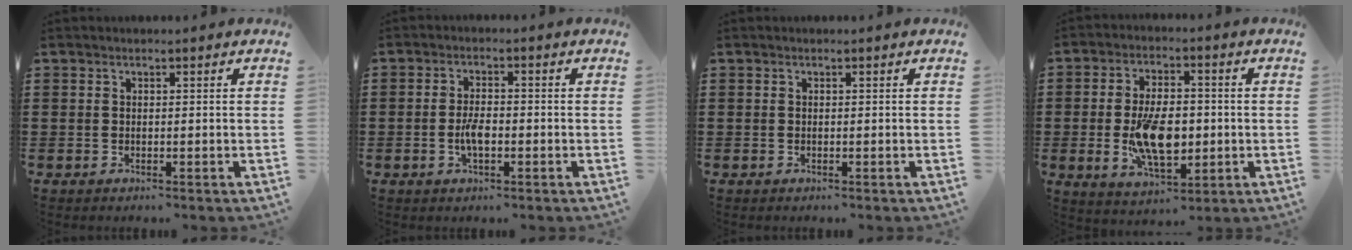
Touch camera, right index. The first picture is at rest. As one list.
[{"total": 3.7, "force": [-0.9, 1.5, 3.3], "torque": [-0.074, 0.000, -0.020]}, {"total": 0.0}, {"total": 10.0, "force": [-1.4, 5.2, 8.3], "torque": [-0.168, 0.000, -0.028]}]